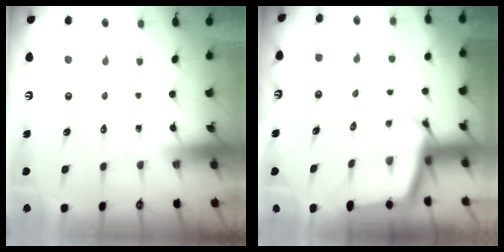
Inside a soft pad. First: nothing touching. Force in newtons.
{"total": 2.5, "press": 2.5, "slide": 0.1}